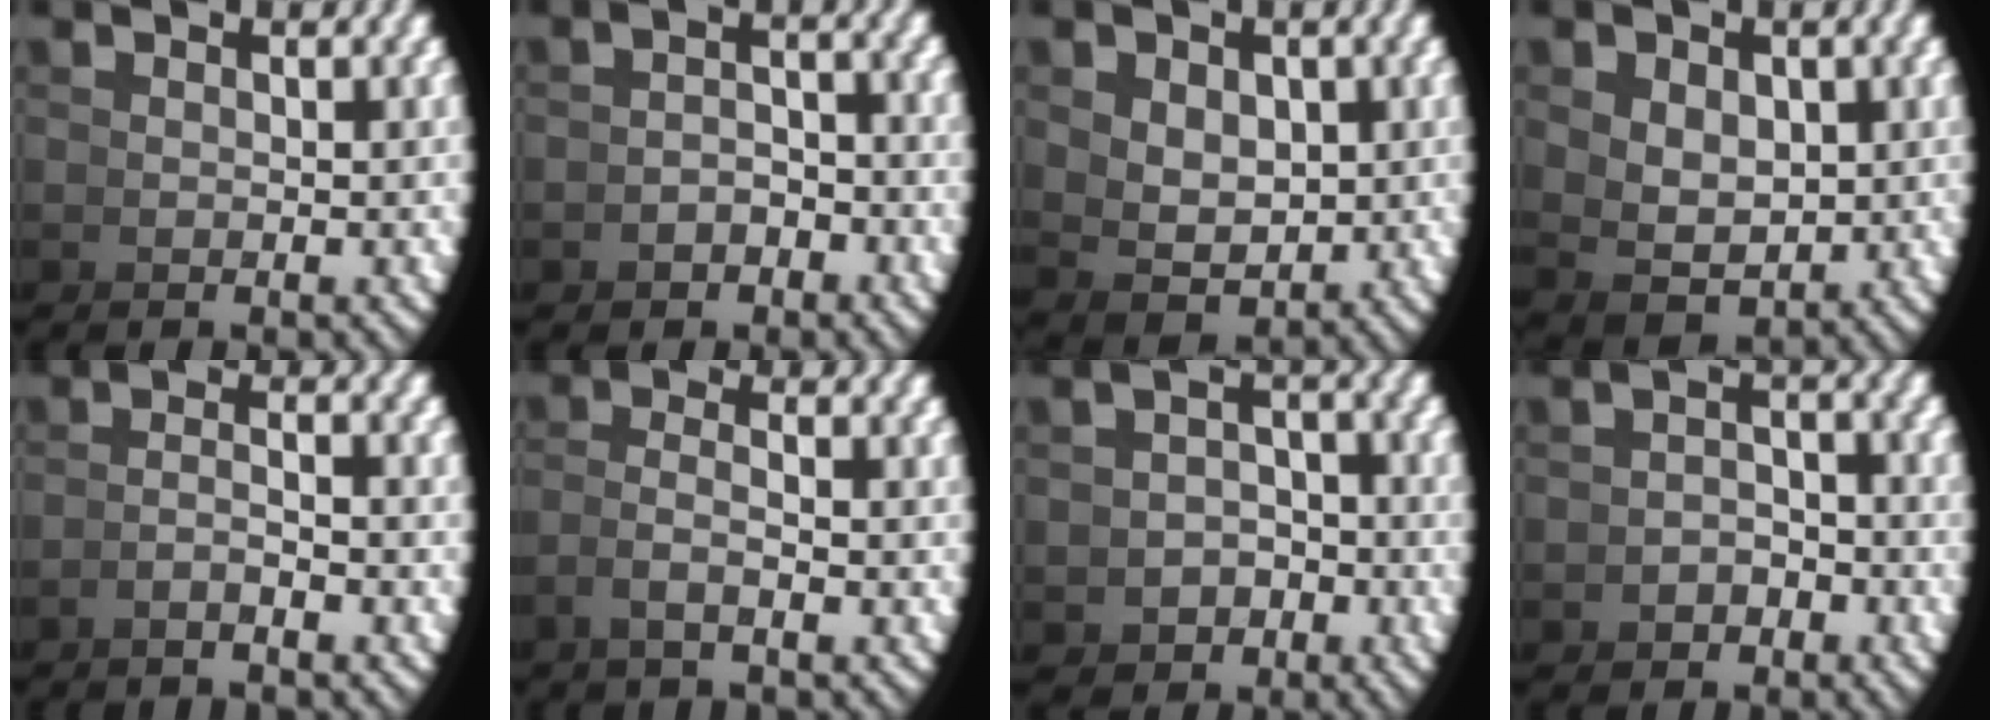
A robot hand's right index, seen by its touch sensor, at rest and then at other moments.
{"total": 1.8, "force": [-1.7, 0.6, 0.3], "torque": [0.016, 0.003, -0.034]}
{"total": 3.7, "force": [0.8, 2.5, 2.6], "torque": [-0.047, -0.013, 0.032]}
{"total": 3.9, "force": [0.8, 2.7, 2.7], "torque": [-0.054, -0.013, 0.032]}
{"total": 1.9, "force": [-1.1, -0.9, 1.2], "torque": [-0.008, 0.006, -0.024]}
{"total": 1.9, "force": [-0.5, -0.4, 1.8], "torque": [-0.041, -0.002, -0.004]}
{"total": 5.3, "force": [-2.4, 4.4, 1.7], "torque": [-0.017, -0.019, -0.037]}
{"total": 2.2, "force": [-1.7, 1.3, 0.4], "torque": [0.012, -0.003, -0.031]}